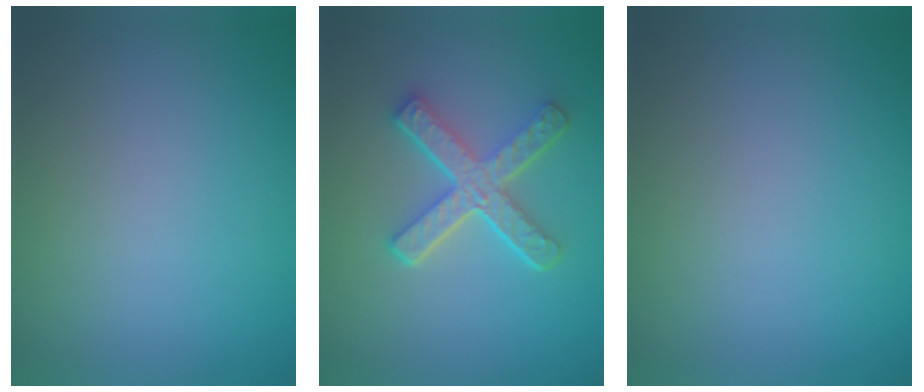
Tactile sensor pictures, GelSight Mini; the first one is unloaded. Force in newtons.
{"total": 5.1, "press": 3.9, "slide": 3.3}
{"total": 0.0}